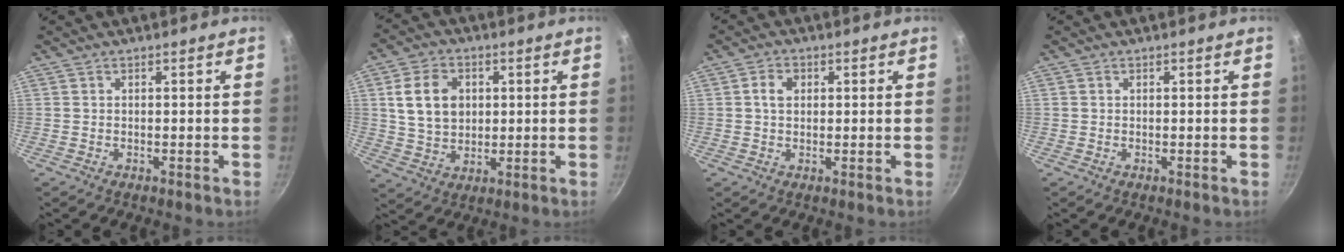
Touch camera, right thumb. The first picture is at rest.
{"total": 10.3, "force": [2.1, 8.0, 6.1], "torque": [-0.089, 0.001, 0.038]}
{"total": 3.2, "force": [0.7, 2.4, 2.0], "torque": [-0.026, 0.004, 0.008]}
{"total": 0.0}